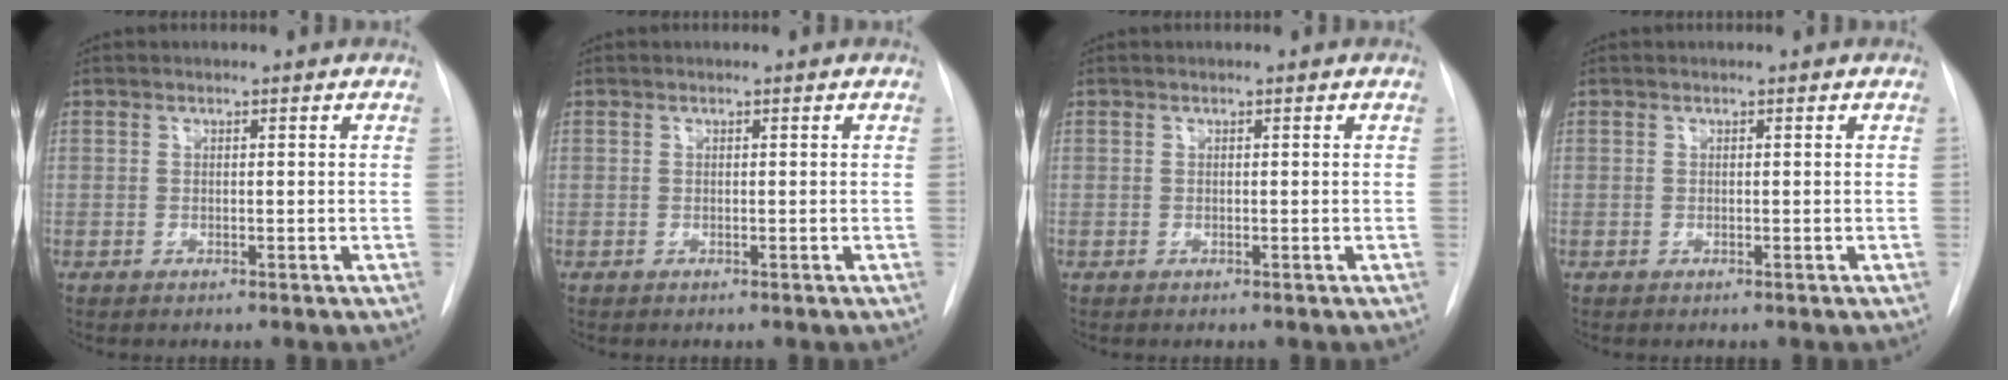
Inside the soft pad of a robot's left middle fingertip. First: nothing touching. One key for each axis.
{"total": 0.0}
{"total": 0.0}
{"total": 0.0}